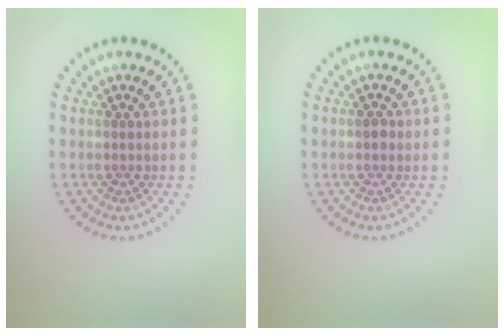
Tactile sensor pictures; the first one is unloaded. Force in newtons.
{"total": 1.0, "press": 1.0, "slide": 0.2}